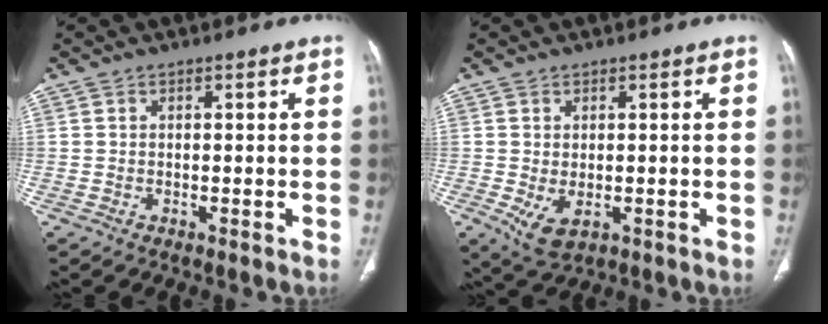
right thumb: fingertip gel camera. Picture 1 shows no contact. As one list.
[{"total": 4.8, "force": [-1.0, 2.8, 3.7], "torque": [-0.069, -0.009, -0.003]}]